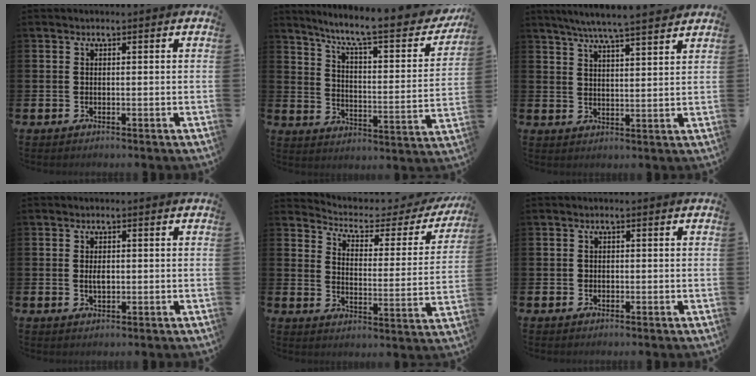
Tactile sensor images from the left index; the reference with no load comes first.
{"total": 8.8, "force": [7.0, 1.4, 5.1], "torque": [-0.112, -0.050, 0.107]}
{"total": 6.5, "force": [6.1, -0.2, 2.3], "torque": [-0.059, -0.030, 0.106]}
{"total": 1.8, "force": [0.2, 1.0, 1.5], "torque": [-0.019, 0.002, -0.001]}
{"total": 4.3, "force": [3.6, 1.8, 1.4], "torque": [-0.055, -0.028, 0.053]}
{"total": 0.7, "force": [-0.1, 0.7, 0.2], "torque": [-0.002, 0.004, -0.004]}